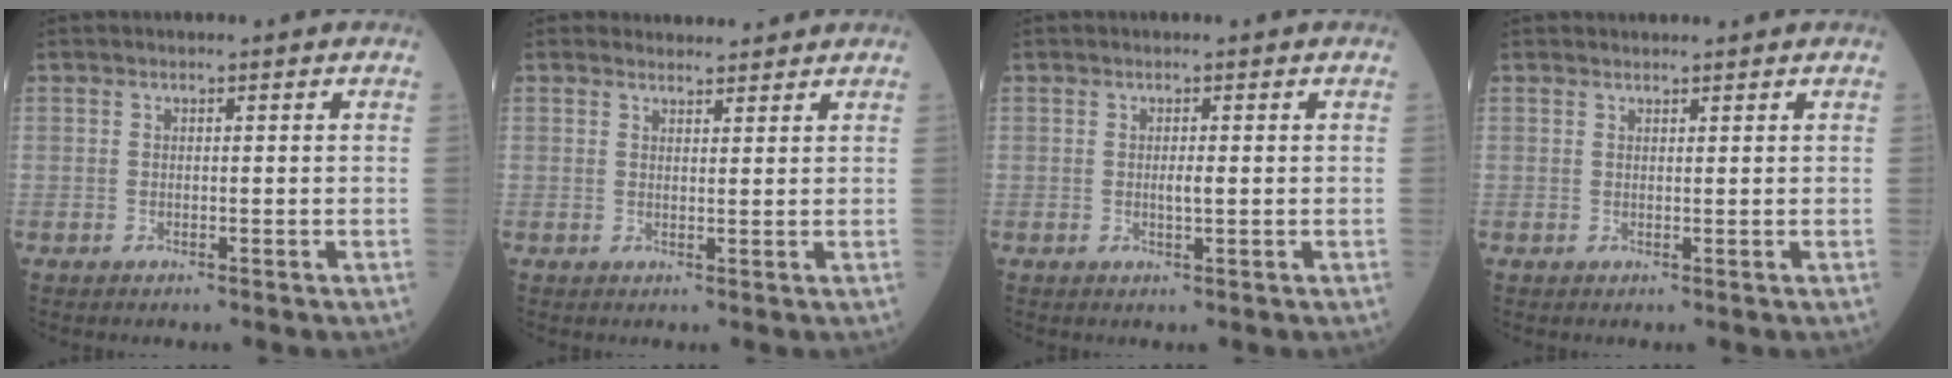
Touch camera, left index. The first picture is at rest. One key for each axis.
{"total": 3.0, "fx": 2.9, "fy": 0.8, "fz": 0.0, "tx": -0.006, "ty": 0.009, "tz": 0.040}
{"total": 1.1, "fx": 0.1, "fy": 0.1, "fz": 1.1, "tx": -0.024, "ty": -0.002, "tz": 0.003}
{"total": 1.4, "fx": 1.4, "fy": 0.1, "fz": 0.1, "tx": -0.008, "ty": 0.010, "tz": 0.027}